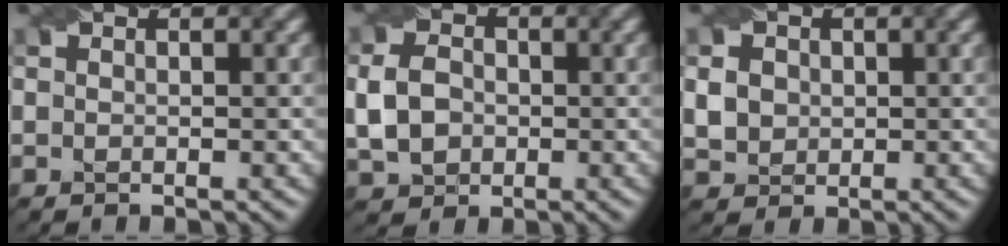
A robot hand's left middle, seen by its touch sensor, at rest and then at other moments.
{"total": 4.0, "force": [-0.6, 3.2, 2.3], "torque": [-0.054, 0.003, -0.015]}
{"total": 2.8, "force": [0.2, 2.5, 1.3], "torque": [-0.040, 0.002, 0.008]}